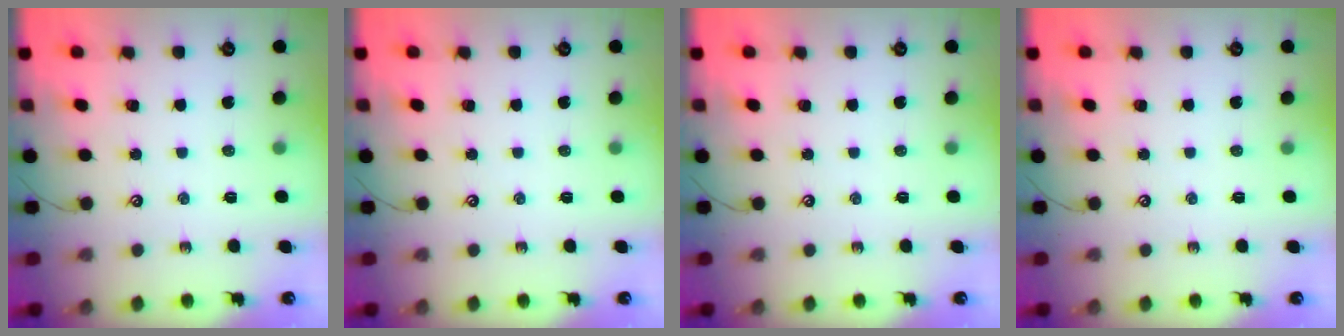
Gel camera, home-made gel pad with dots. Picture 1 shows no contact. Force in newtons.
{"total": 0.0}
{"total": 0.0}
{"total": 0.0}